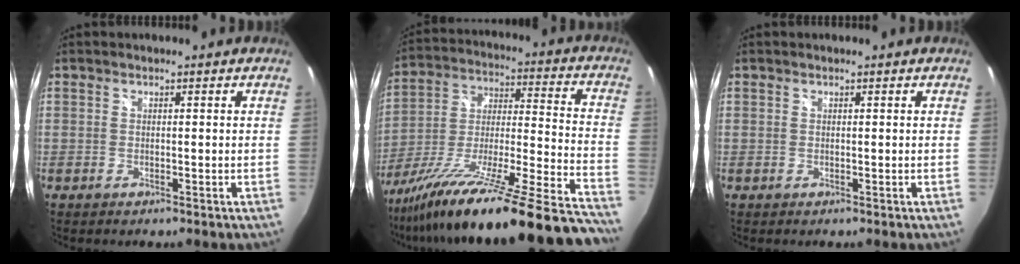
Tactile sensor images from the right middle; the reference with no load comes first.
{"total": 36.4, "force": [-28.8, 1.6, 22.3], "torque": [-0.322, -0.083, -0.448]}
{"total": 0.0}